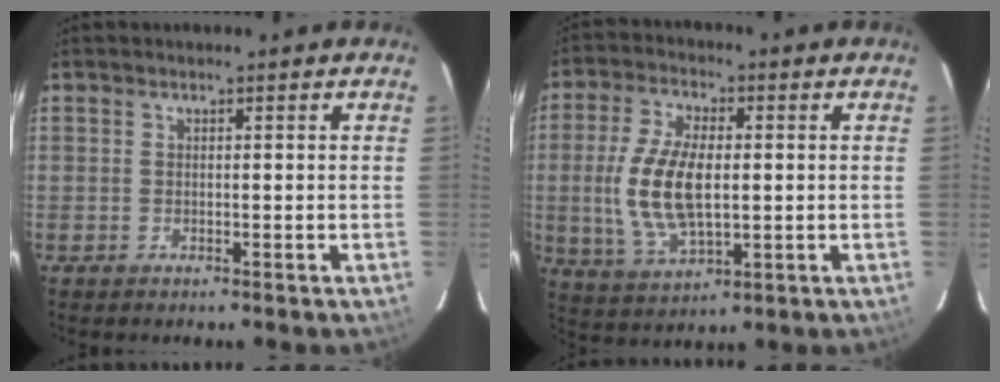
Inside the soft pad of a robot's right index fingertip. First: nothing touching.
{"total": 12.9, "force": [-0.3, 6.1, 11.4], "torque": [-0.236, -0.003, 0.003]}